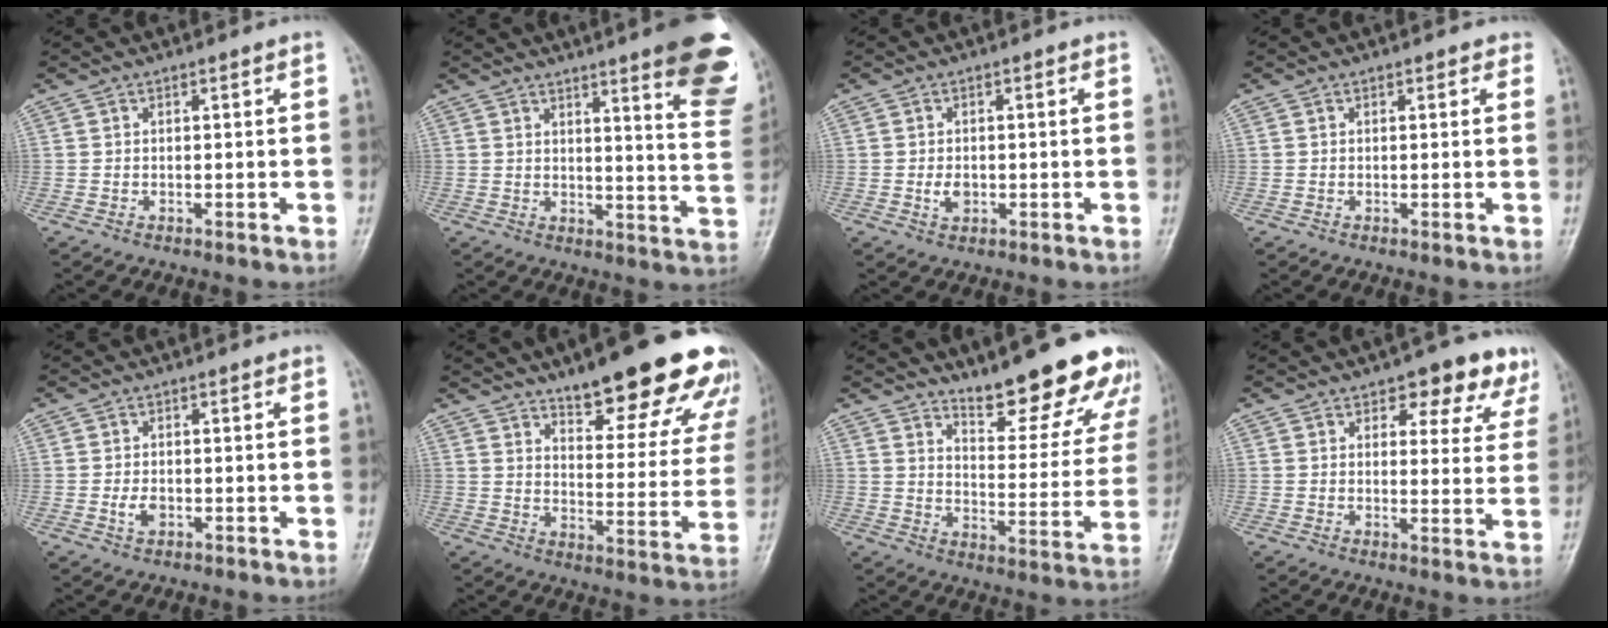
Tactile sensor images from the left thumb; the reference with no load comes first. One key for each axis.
{"total": 16.9, "fx": 10.4, "fy": 2.7, "fz": 13.0, "tx": -0.128, "ty": -0.060, "tz": 0.117}
{"total": 2.5, "fx": -0.4, "fy": 1.8, "fz": 1.7, "tx": -0.026, "ty": 0.000, "tz": -0.008}
{"total": 1.0, "fx": 0.7, "fy": 0.7, "fz": 0.4, "tx": 0.009, "ty": -0.002, "tz": 0.001}
{"total": 2.5, "fx": -0.6, "fy": 1.6, "fz": 1.7, "tx": -0.030, "ty": 0.000, "tz": -0.012}
{"total": 24.3, "fx": 17.5, "fy": 7.2, "fz": 15.2, "tx": -0.148, "ty": -0.082, "tz": 0.228}
{"total": 17.8, "fx": 14.4, "fy": 5.1, "fz": 9.1, "tx": -0.067, "ty": -0.105, "tz": 0.193}
{"total": 10.1, "fx": 6.6, "fy": 4.9, "fz": 5.8, "tx": -0.025, "ty": -0.032, "tz": 0.071}